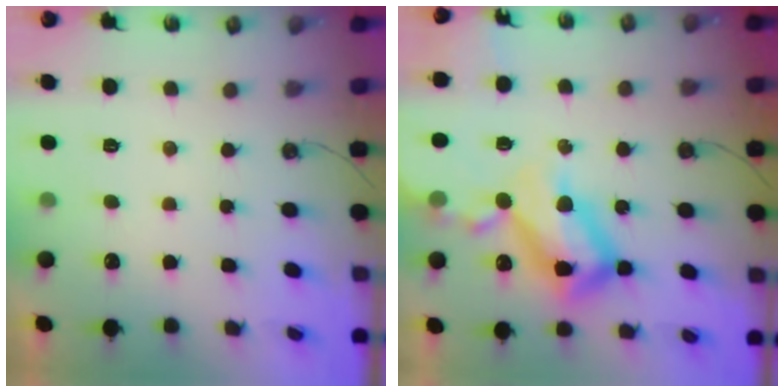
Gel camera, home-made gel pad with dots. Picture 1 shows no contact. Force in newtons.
{"total": 26.2, "press": 26.1, "slide": 2.5}